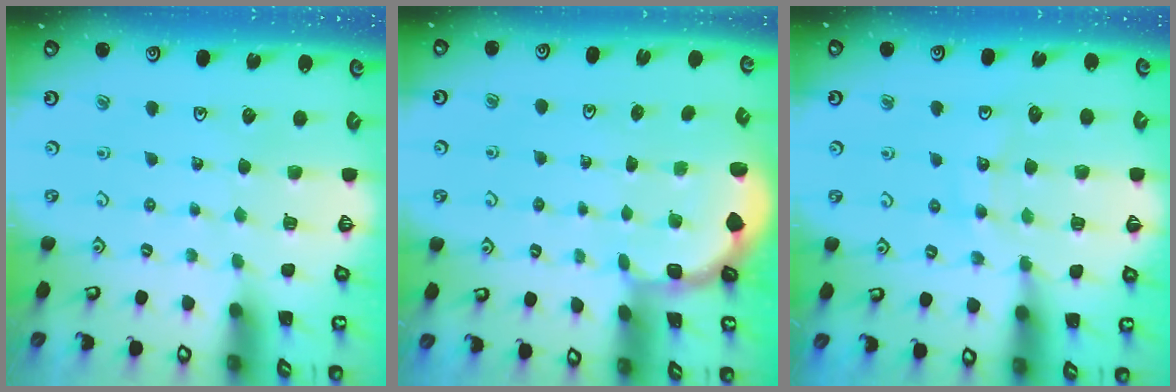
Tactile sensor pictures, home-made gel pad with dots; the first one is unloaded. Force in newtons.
{"total": 1.8, "press": 1.6, "slide": 0.7}
{"total": 10.3, "press": 10.1, "slide": 2.3}